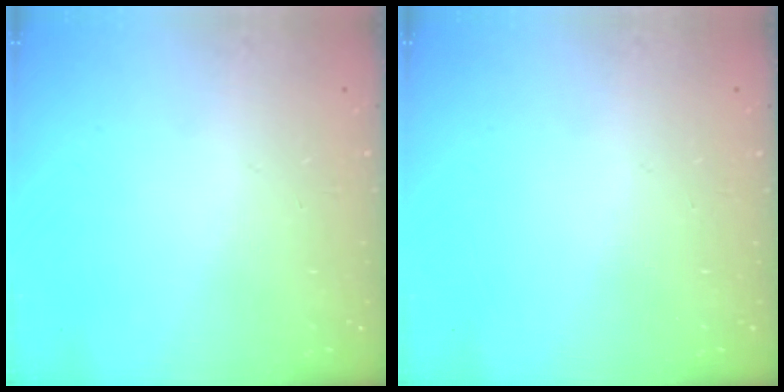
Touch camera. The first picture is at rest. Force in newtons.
{"total": 0.0}